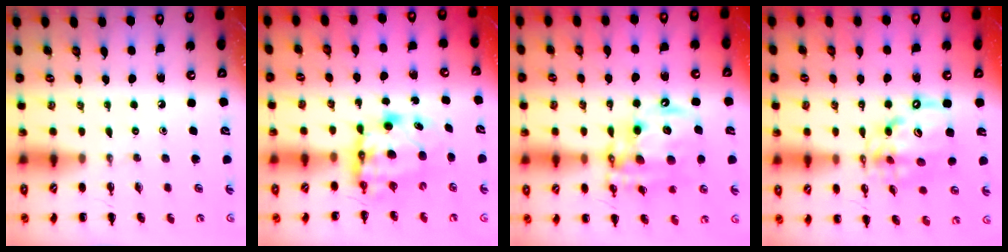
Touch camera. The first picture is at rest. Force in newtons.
{"total": 6.6, "press": 6.4, "slide": 1.3}
{"total": 16.0, "press": 15.5, "slide": 4.0}
{"total": 12.8, "press": 12.3, "slide": 3.5}